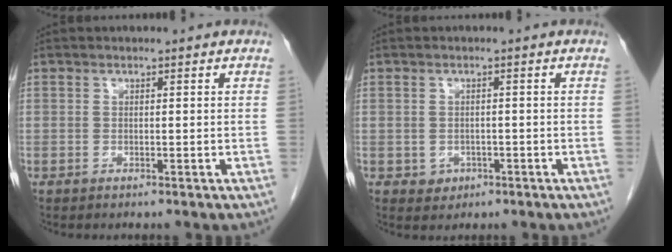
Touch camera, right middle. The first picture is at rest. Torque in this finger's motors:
{"motor_torque": [0.53, -0.12, -0.04, -0.01]}